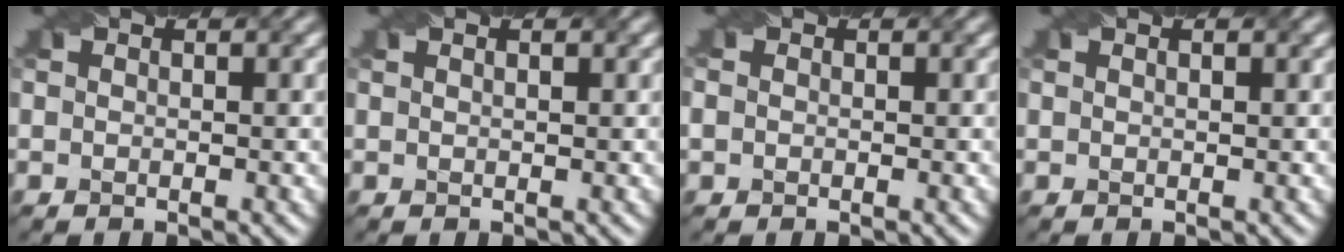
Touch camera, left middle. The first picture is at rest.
{"total": 1.8, "force": [1.0, 0.8, 1.2], "torque": [-0.006, 0.001, -0.003]}
{"total": 0.9, "force": [-0.2, 0.8, 0.3], "torque": [-0.002, -0.003, 0.001]}
{"total": 1.1, "force": [0.7, 0.4, 0.8], "torque": [-0.006, -0.006, 0.004]}